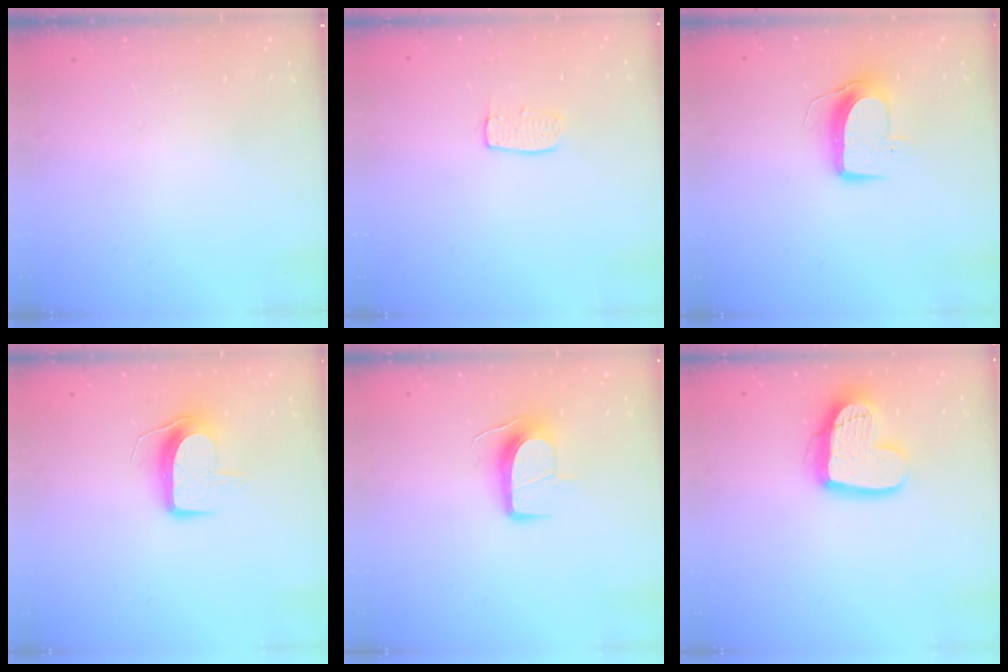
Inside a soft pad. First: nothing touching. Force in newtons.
{"total": 6.7, "press": 6.6, "slide": 0.4}
{"total": 9.7, "press": 9.7, "slide": 0.3}
{"total": 9.3, "press": 9.3, "slide": 0.6}
{"total": 9.9, "press": 9.9, "slide": 0.2}
{"total": 15.3, "press": 15.2, "slide": 1.3}